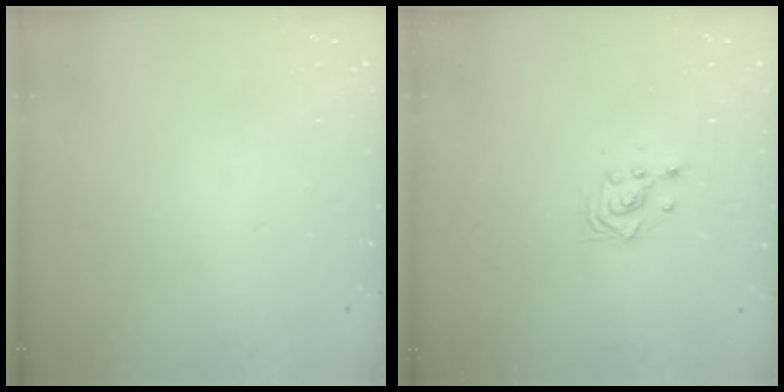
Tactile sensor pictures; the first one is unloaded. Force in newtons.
{"total": 2.9, "press": 2.9, "slide": 0.1}